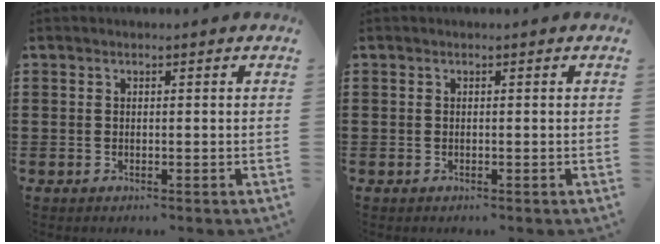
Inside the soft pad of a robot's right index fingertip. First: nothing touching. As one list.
[{"total": 0.0}]